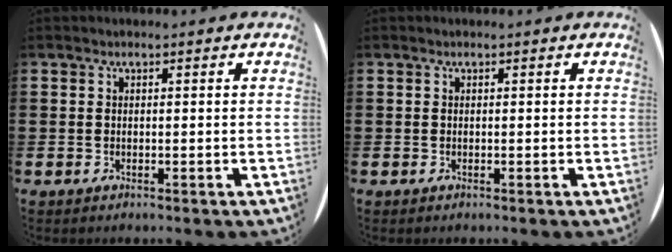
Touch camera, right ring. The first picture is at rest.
{"total": 0.0}